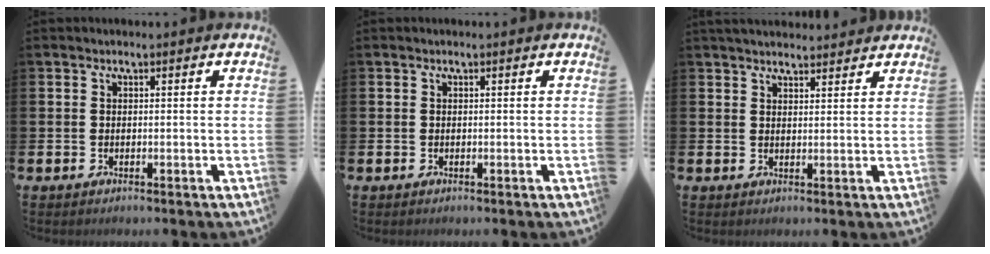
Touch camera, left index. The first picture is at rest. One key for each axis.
{"total": 0.0}
{"total": 2.9, "fx": 2.9, "fy": 0.5, "fz": 0.2, "tx": -0.007, "ty": -0.011, "tz": 0.052}